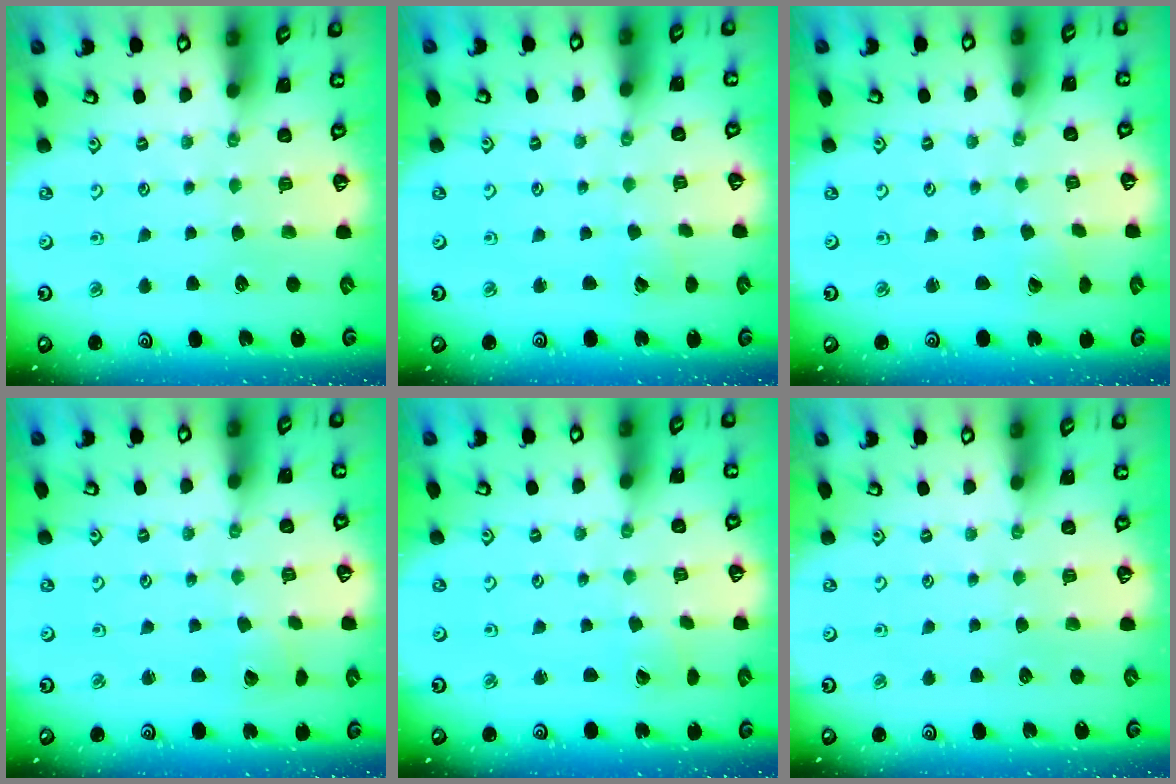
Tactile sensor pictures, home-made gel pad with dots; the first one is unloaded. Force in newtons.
{"total": 2.6, "press": 2.6, "slide": 0.3}
{"total": 0.9, "press": 0.9, "slide": 0.1}
{"total": 2.6, "press": 2.6, "slide": 0.1}
{"total": 1.0, "press": 1.0, "slide": 0.1}
{"total": 0.0}